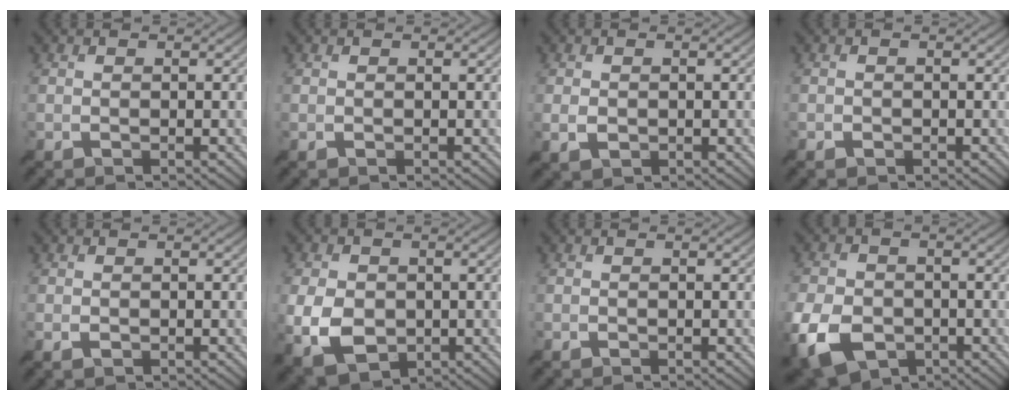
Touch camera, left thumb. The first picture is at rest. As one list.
[{"total": 0.0}, {"total": 1.8, "force": [-0.3, 1.1, 1.4], "torque": [-0.035, -0.005, -0.002]}, {"total": 0.9, "force": [-0.6, 0.6, 0.2], "torque": [-0.002, -0.003, -0.011]}, {"total": 0.9, "force": [-0.4, 0.6, 0.6], "torque": [-0.014, -0.004, -0.004]}, {"total": 7.7, "force": [-1.7, 5.4, 5.2], "torque": [-0.138, -0.022, -0.027]}, {"total": 0.0}, {"total": 9.8, "force": [-4.3, 6.5, 5.9], "torque": [-0.154, -0.030, -0.080]}]